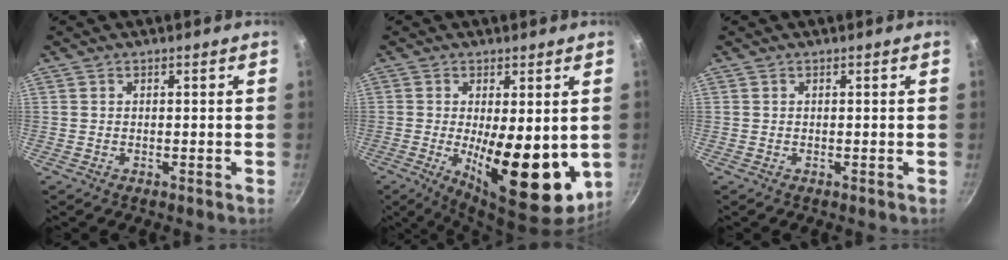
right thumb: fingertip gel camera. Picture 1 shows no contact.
{"total": 16.2, "force": [-1.8, 6.1, 14.9], "torque": [-0.195, -0.021, -0.014]}
{"total": 0.0}